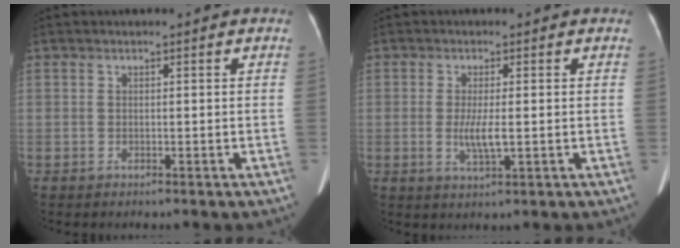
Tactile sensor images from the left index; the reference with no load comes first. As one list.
[{"total": 3.7, "force": [-0.4, 0.6, 3.7], "torque": [-0.077, -0.007, -0.006]}]